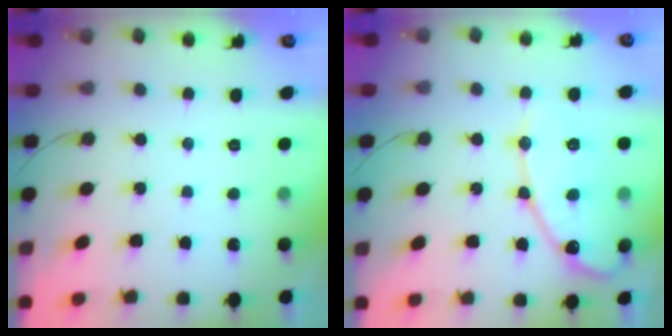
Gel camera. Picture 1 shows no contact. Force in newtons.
{"total": 14.7, "press": 14.6, "slide": 1.0}